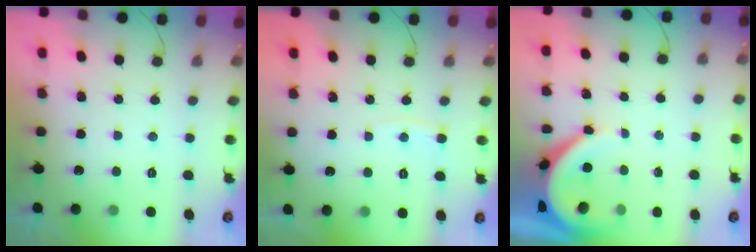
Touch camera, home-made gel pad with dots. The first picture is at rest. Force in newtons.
{"total": 3.6, "press": 3.6, "slide": 0.4}
{"total": 8.5, "press": 8.5, "slide": 0.9}